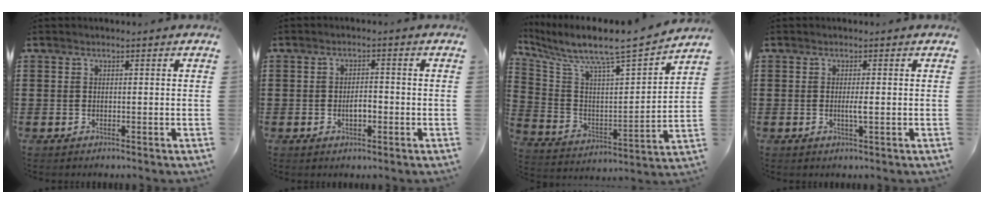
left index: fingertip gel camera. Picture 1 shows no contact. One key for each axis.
{"total": 2.9, "fx": -0.8, "fy": 1.2, "fz": 2.5, "tx": -0.047, "ty": 0.003, "tz": -0.016}
{"total": 6.9, "fx": 6.2, "fy": 0.1, "fz": 3.0, "tx": -0.091, "ty": -0.061, "tz": 0.094}
{"total": 1.8, "fx": -0.1, "fy": 0.1, "fz": 1.8, "tx": -0.034, "ty": -0.005, "tz": -0.003}